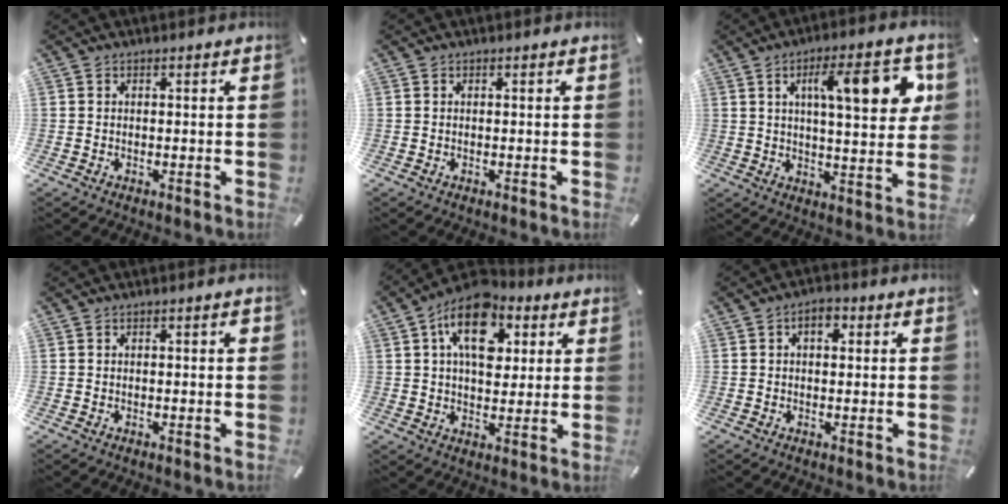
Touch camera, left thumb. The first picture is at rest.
{"total": 0.0}
{"total": 16.0, "force": [5.5, 5.4, 14.0], "torque": [-0.203, -0.008, 0.080]}
{"total": 1.3, "force": [0.1, 0.3, 1.2], "torque": [-0.021, 0.002, 0.000]}
{"total": 15.0, "force": [5.3, 9.8, 10.1], "torque": [-0.149, -0.007, 0.093]}
{"total": 3.9, "force": [1.0, 2.3, 3.0], "torque": [-0.040, -0.001, 0.011]}